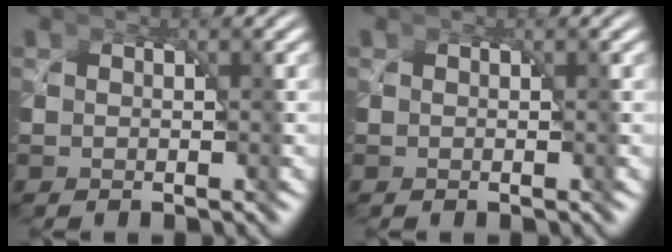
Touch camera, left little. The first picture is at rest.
{"total": 0.0}